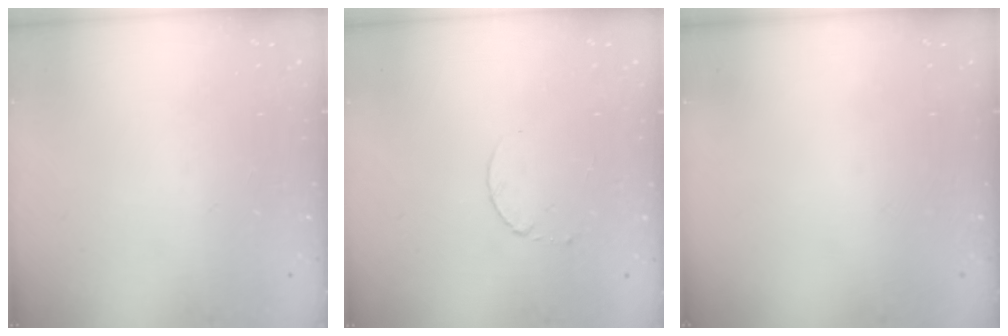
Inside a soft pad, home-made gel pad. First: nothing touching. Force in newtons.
{"total": 2.6, "press": 2.6, "slide": 0.3}
{"total": 0.0}